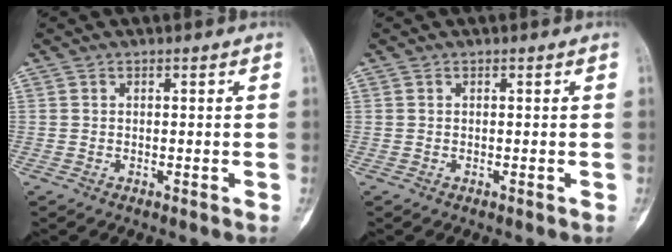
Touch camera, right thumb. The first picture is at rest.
{"total": 0.0}